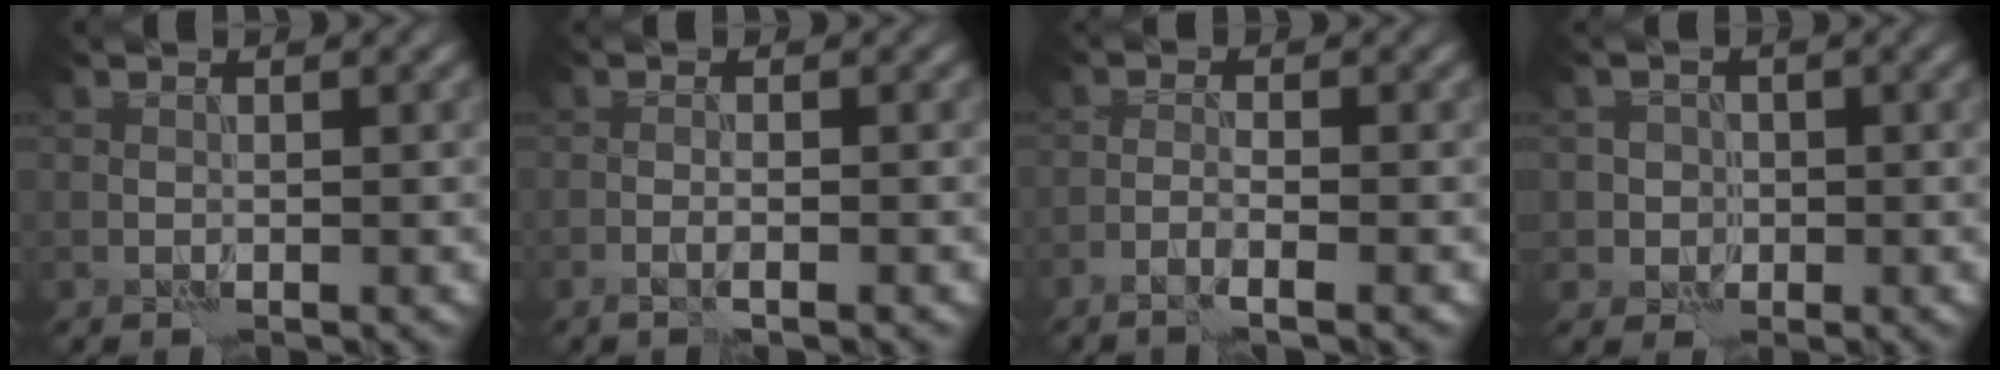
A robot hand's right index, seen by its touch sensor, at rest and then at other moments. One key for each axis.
{"total": 1.2, "fx": -0.7, "fy": 0.0, "fz": 1.0, "tx": -0.016, "ty": 0.002, "tz": -0.015}
{"total": 1.9, "fx": -1.4, "fy": 0.0, "fz": 1.4, "tx": -0.028, "ty": -0.001, "tz": -0.032}
{"total": 2.6, "fx": -0.4, "fy": 2.6, "fz": 0.1, "tx": 0.025, "ty": 0.007, "tz": -0.020}